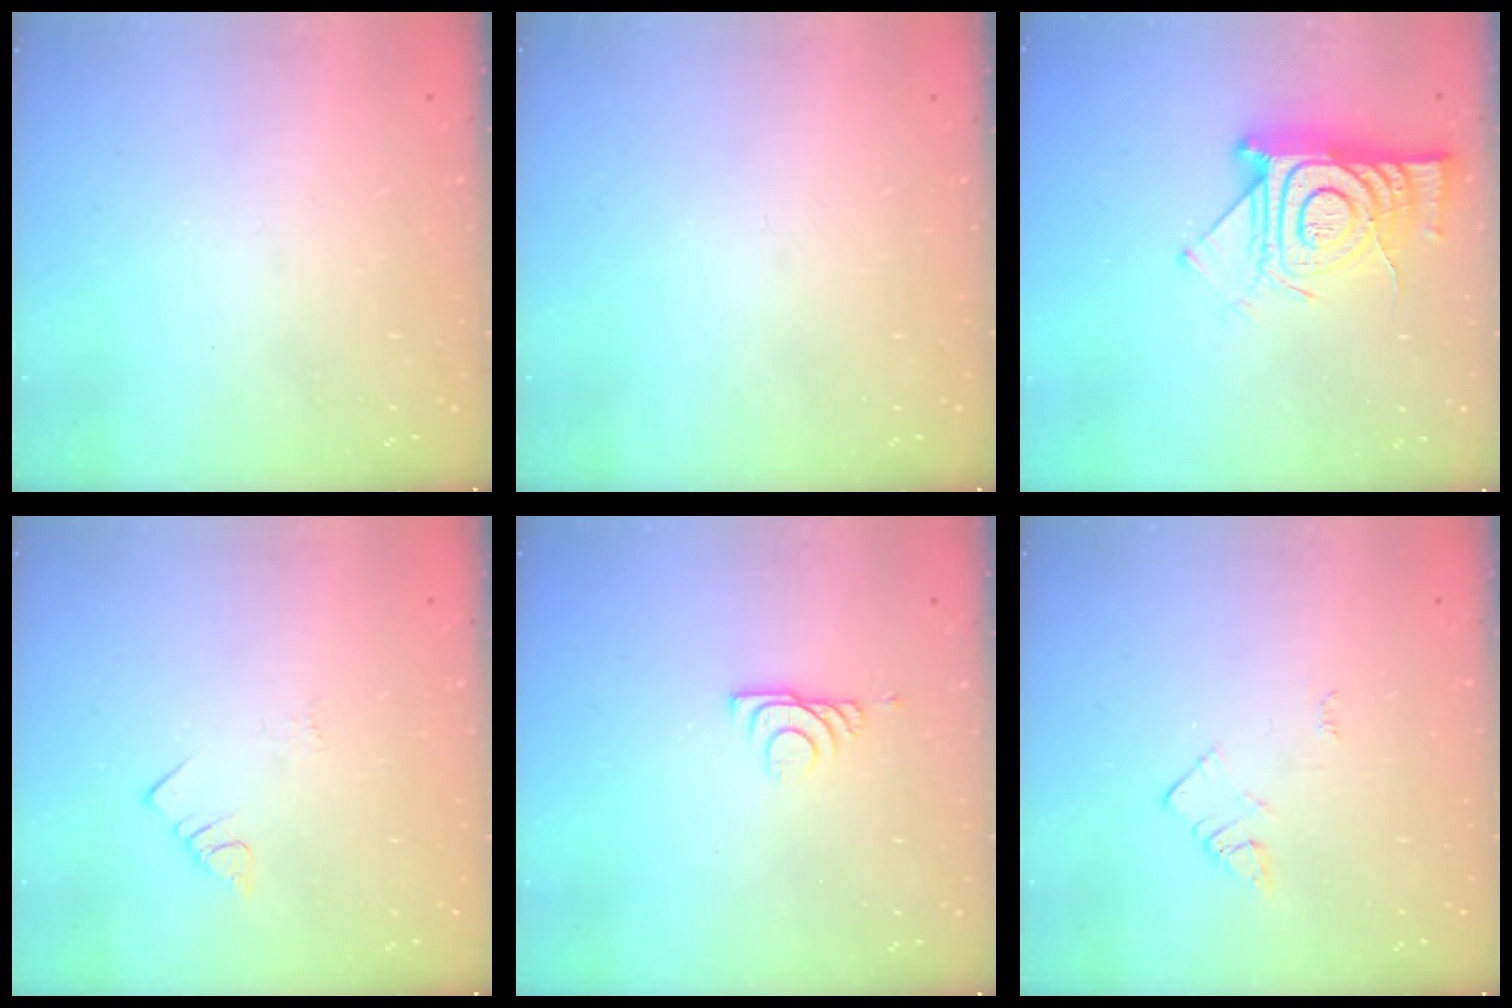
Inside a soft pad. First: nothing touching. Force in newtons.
{"total": 0.0}
{"total": 15.0, "press": 14.9, "slide": 1.3}
{"total": 2.4, "press": 2.3, "slide": 0.4}
{"total": 6.2, "press": 6.1, "slide": 0.8}
{"total": 2.3, "press": 2.3, "slide": 0.3}